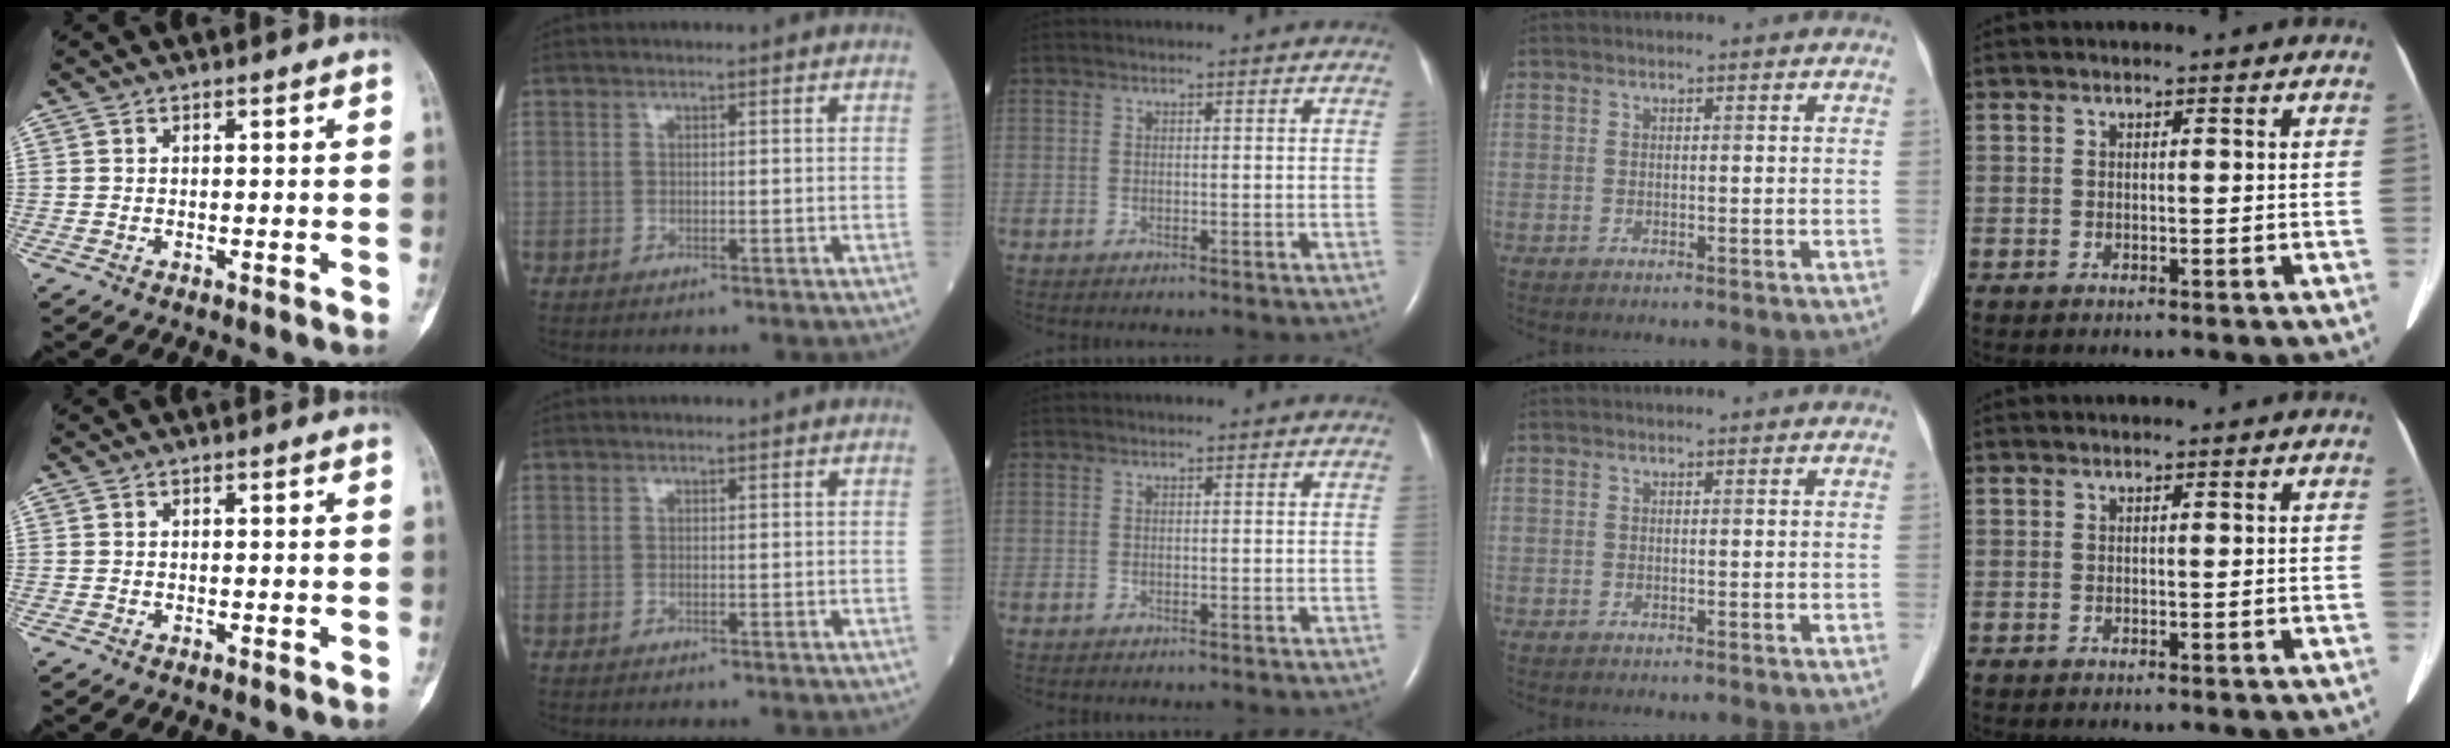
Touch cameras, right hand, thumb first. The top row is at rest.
{}